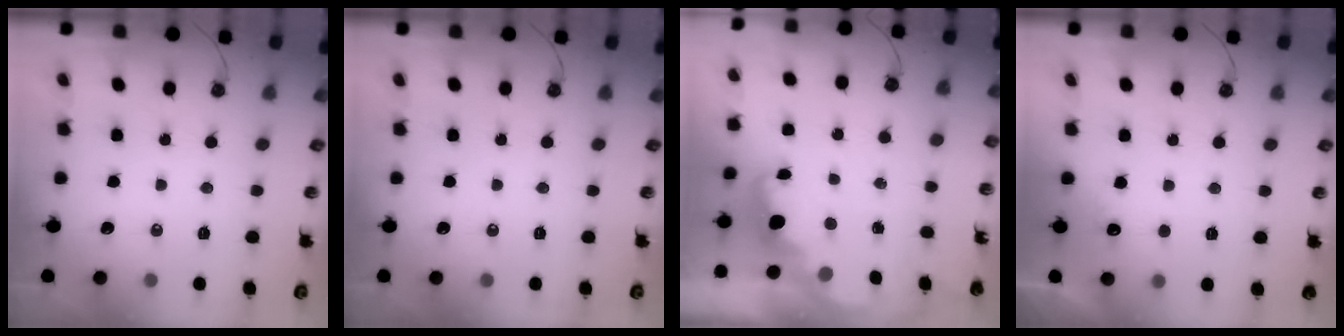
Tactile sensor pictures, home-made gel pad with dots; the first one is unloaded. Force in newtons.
{"total": 0.0}
{"total": 2.5, "press": 2.4, "slide": 0.5}
{"total": 2.6, "press": 2.4, "slide": 1.0}